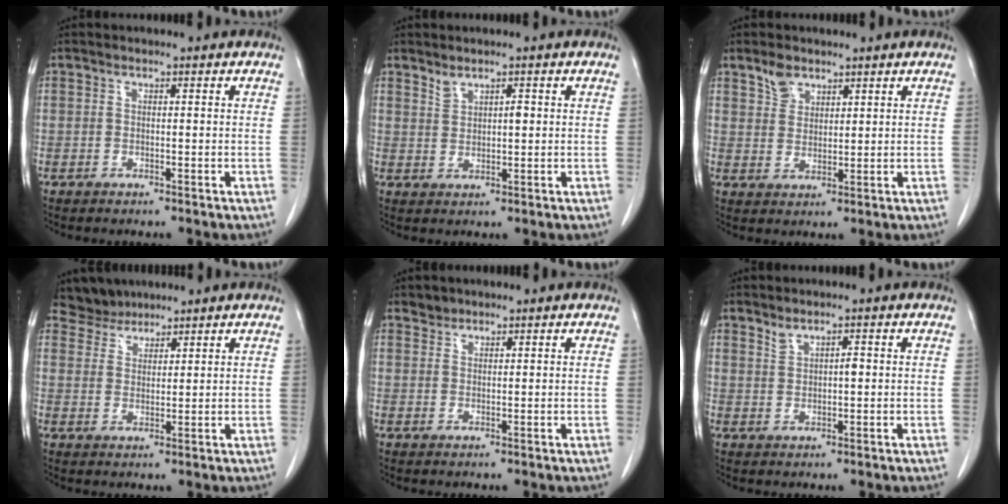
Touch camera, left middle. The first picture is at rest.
{"total": 2.3, "force": [1.4, 1.1, 1.6], "torque": [-0.026, 0.001, 0.029]}
{"total": 3.4, "force": [2.5, 1.9, 1.1], "torque": [-0.023, 0.002, 0.050]}
{"total": 3.9, "force": [3.6, 1.4, -0.6], "torque": [0.007, 0.006, 0.070]}
{"total": 1.3, "force": [1.2, 0.5, -0.2], "torque": [0.004, 0.000, 0.018]}
{"total": 2.1, "force": [1.1, 0.9, 1.5], "torque": [-0.025, 0.001, 0.022]}